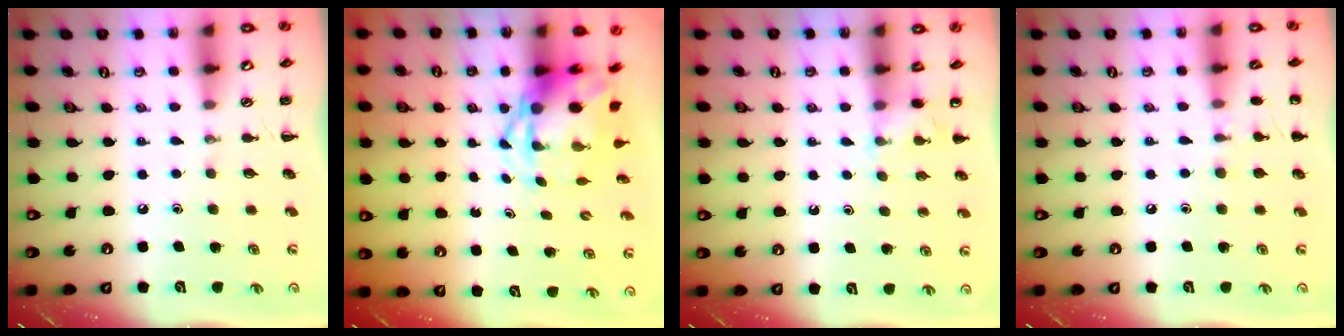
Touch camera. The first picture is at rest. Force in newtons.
{"total": 4.7, "press": 4.5, "slide": 1.1}
{"total": 4.8, "press": 4.6, "slide": 1.3}
{"total": 5.8, "press": 5.6, "slide": 1.5}